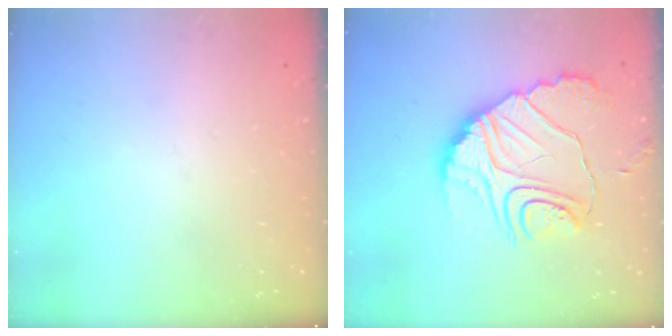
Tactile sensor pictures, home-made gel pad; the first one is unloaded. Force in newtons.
{"total": 14.2, "press": 14.1, "slide": 0.8}